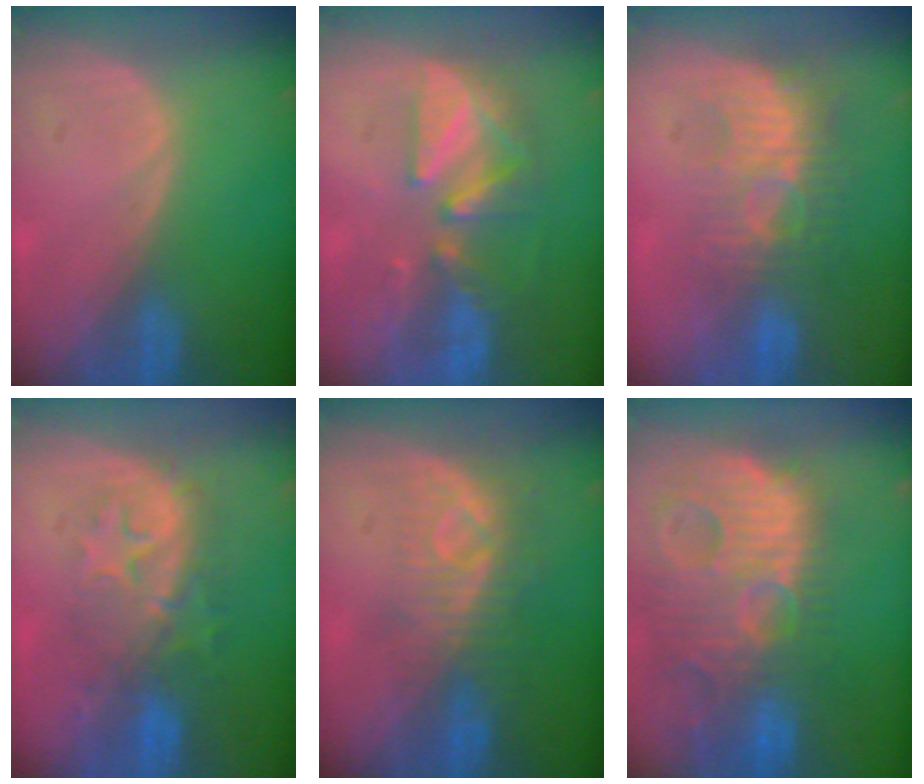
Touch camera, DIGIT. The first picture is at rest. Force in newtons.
{"total": 7.9, "press": 7.8, "slide": 1.3}
{"total": 8.7, "press": 8.1, "slide": 3.2}
{"total": 8.4, "press": 8.3, "slide": 1.1}
{"total": 8.2, "press": 7.4, "slide": 3.6}
{"total": 14.8, "press": 12.9, "slide": 7.4}